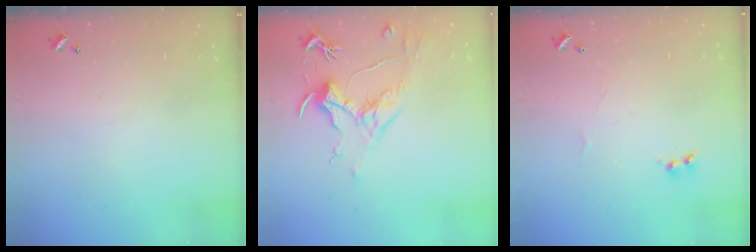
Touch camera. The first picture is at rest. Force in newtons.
{"total": 1.6, "press": 1.4, "slide": 0.7}
{"total": 1.7, "press": 1.6, "slide": 0.6}